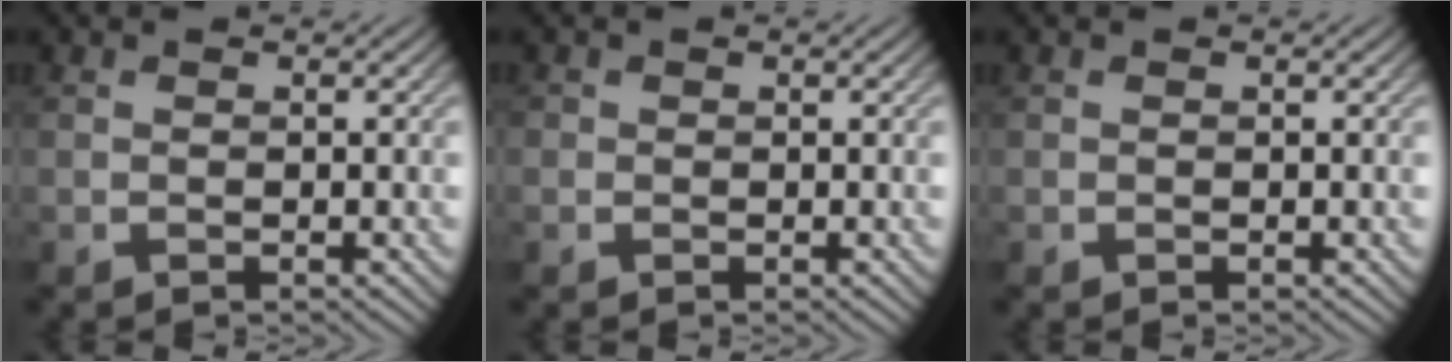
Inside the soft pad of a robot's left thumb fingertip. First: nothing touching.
{"total": 0.7, "force": [0.0, 0.6, 0.0], "torque": [0.004, -0.003, -0.004]}
{"total": 0.0}